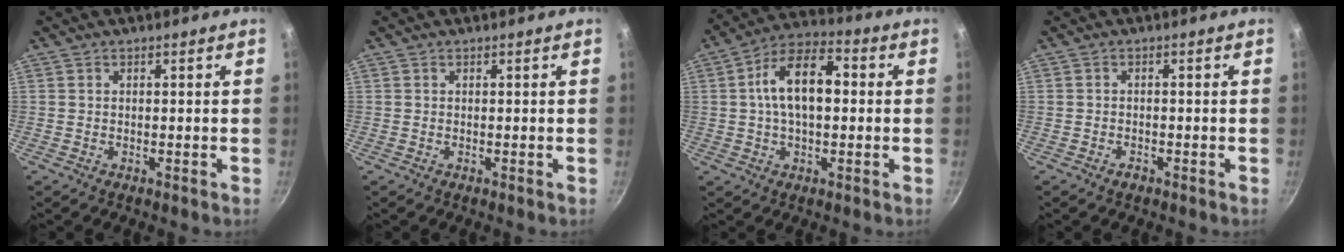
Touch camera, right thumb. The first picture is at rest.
{"total": 0.0}
{"total": 12.5, "force": [1.2, 6.8, 10.5], "torque": [-0.177, 0.028, 0.012]}
{"total": 1.0, "force": [-0.8, 0.5, 0.4], "torque": [-0.006, 0.006, -0.013]}